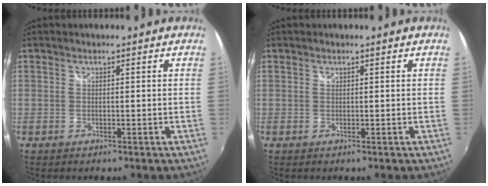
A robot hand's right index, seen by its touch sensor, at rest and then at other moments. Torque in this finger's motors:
{"motor_torque": [0.00, 0.00, 0.05, 0.01]}